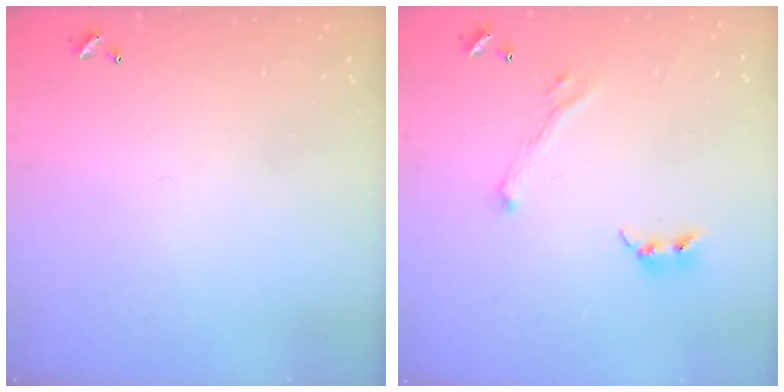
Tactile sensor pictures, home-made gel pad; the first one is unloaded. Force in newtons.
{"total": 3.7, "press": 3.5, "slide": 1.2}